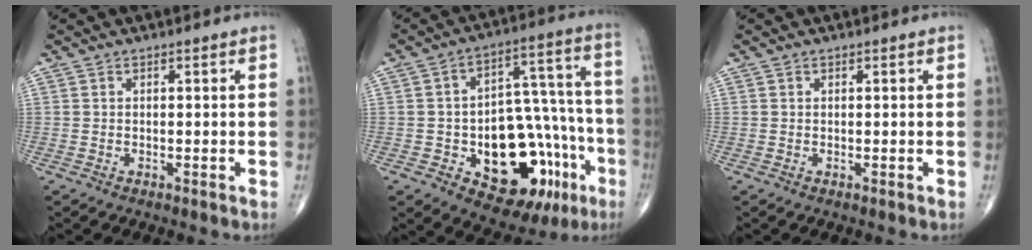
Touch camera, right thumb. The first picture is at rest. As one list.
[{"total": 22.7, "force": [-8.3, 12.5, 17.0], "torque": [-0.183, 0.061, -0.098]}, {"total": 0.0}]